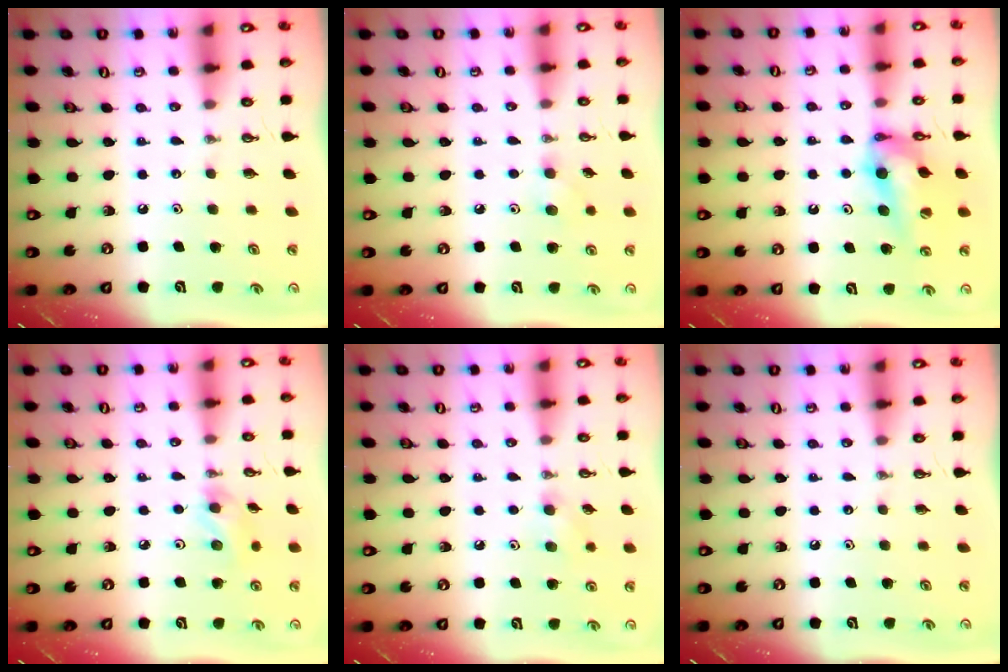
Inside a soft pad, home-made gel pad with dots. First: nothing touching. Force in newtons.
{"total": 6.4, "press": 6.3, "slide": 1.0}
{"total": 12.3, "press": 11.7, "slide": 3.7}
{"total": 6.2, "press": 6.1, "slide": 1.0}
{"total": 6.3, "press": 6.2, "slide": 1.3}
{"total": 0.0}